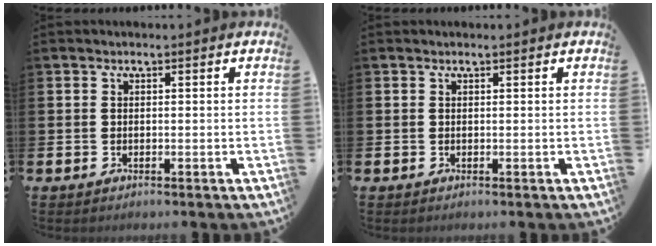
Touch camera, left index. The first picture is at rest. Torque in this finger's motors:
{"motor_torque": [0.45, -1.48, 0.09, 0.05]}